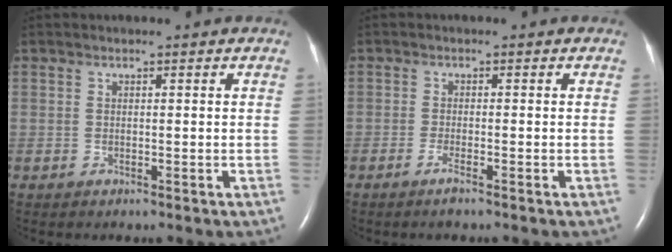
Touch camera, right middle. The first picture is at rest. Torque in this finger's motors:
{"motor_torque": [0.41, -0.37, 0.04, 0.03]}